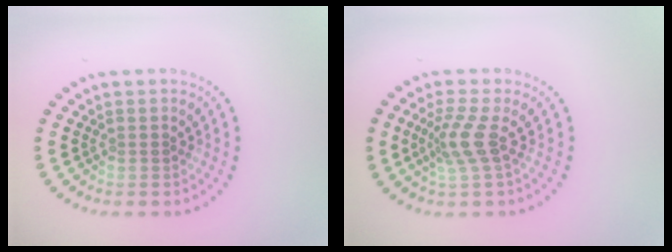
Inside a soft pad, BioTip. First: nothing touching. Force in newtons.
{"total": 2.9, "press": 2.1, "slide": 2.0}